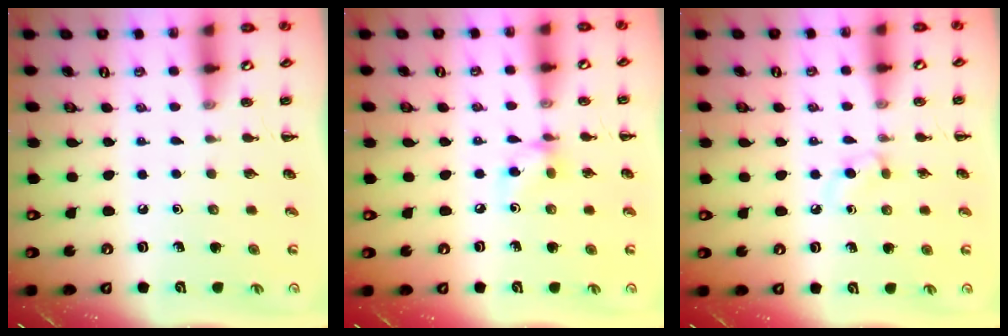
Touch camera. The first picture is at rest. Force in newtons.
{"total": 6.7, "press": 6.6, "slide": 1.3}
{"total": 2.4, "press": 2.1, "slide": 1.1}